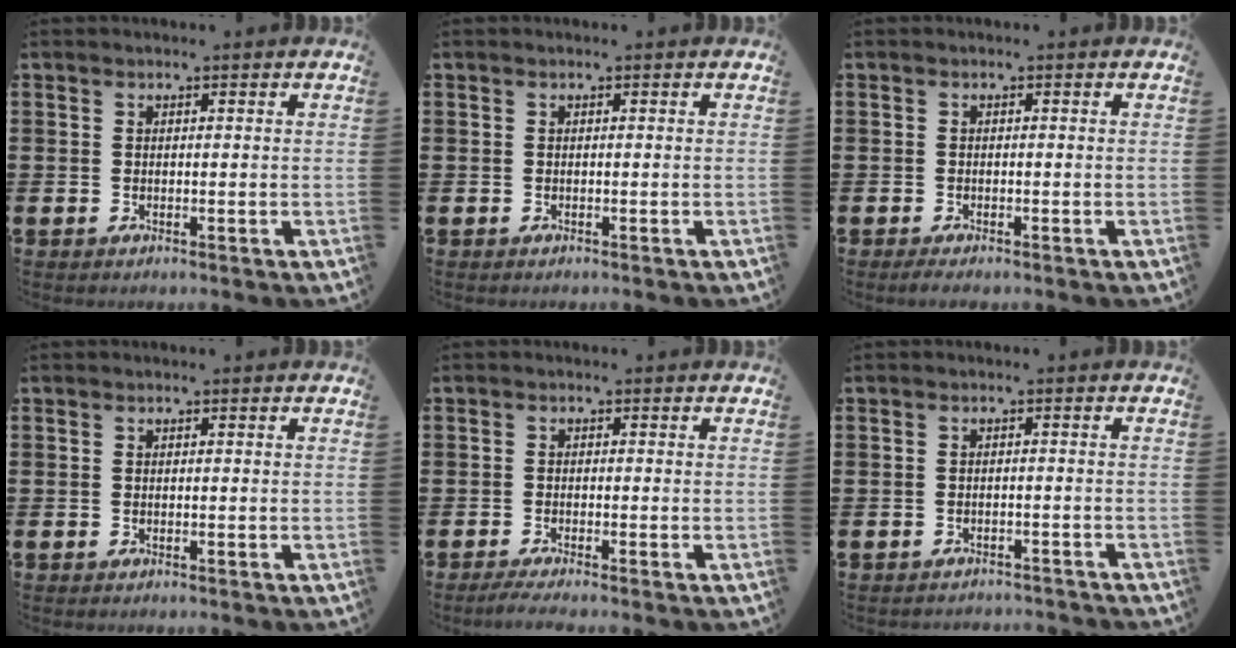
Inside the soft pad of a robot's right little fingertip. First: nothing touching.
{"total": 0.0}
{"total": 0.8, "force": [-0.7, 0.2, 0.5], "torque": [-0.010, -0.003, -0.013]}
{"total": 0.0}
{"total": 1.4, "force": [-1.0, 0.0, 0.9], "torque": [-0.014, -0.001, -0.019]}
{"total": 1.1, "force": [-1.1, 0.0, -0.1], "torque": [-0.003, 0.003, -0.024]}